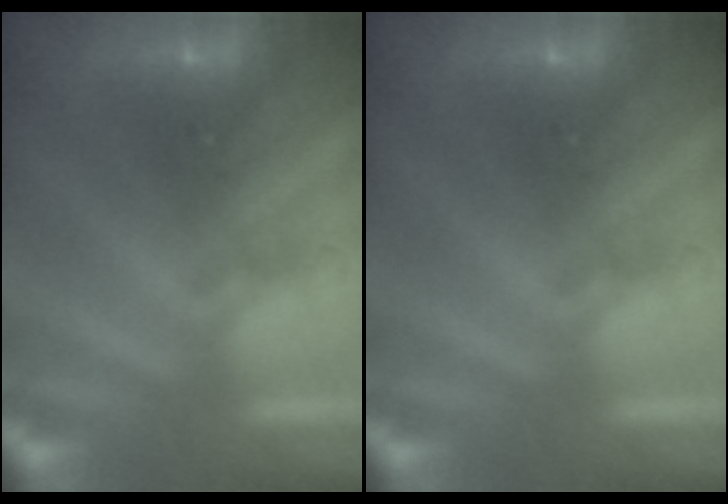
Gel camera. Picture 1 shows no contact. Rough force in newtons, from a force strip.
{"total": 0.0}